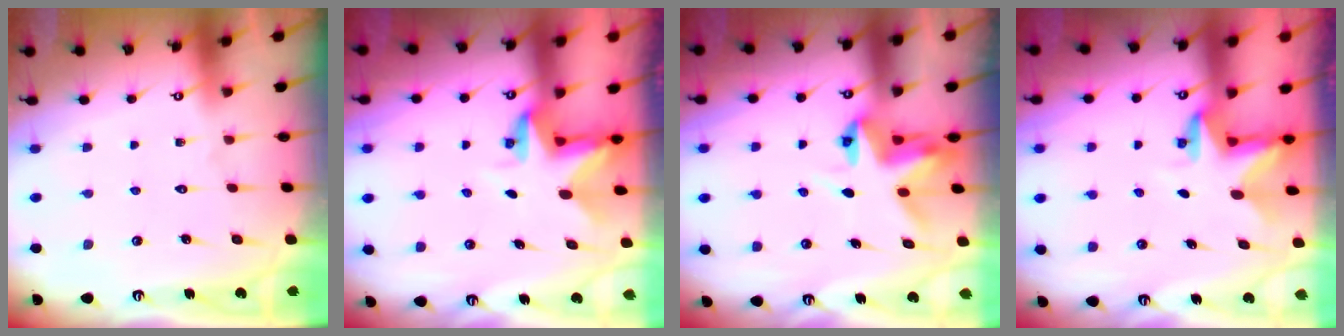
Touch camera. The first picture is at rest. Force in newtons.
{"total": 3.3, "press": 3.3, "slide": 0.2}
{"total": 5.3, "press": 5.3, "slide": 0.2}
{"total": 2.8, "press": 2.8, "slide": 0.2}